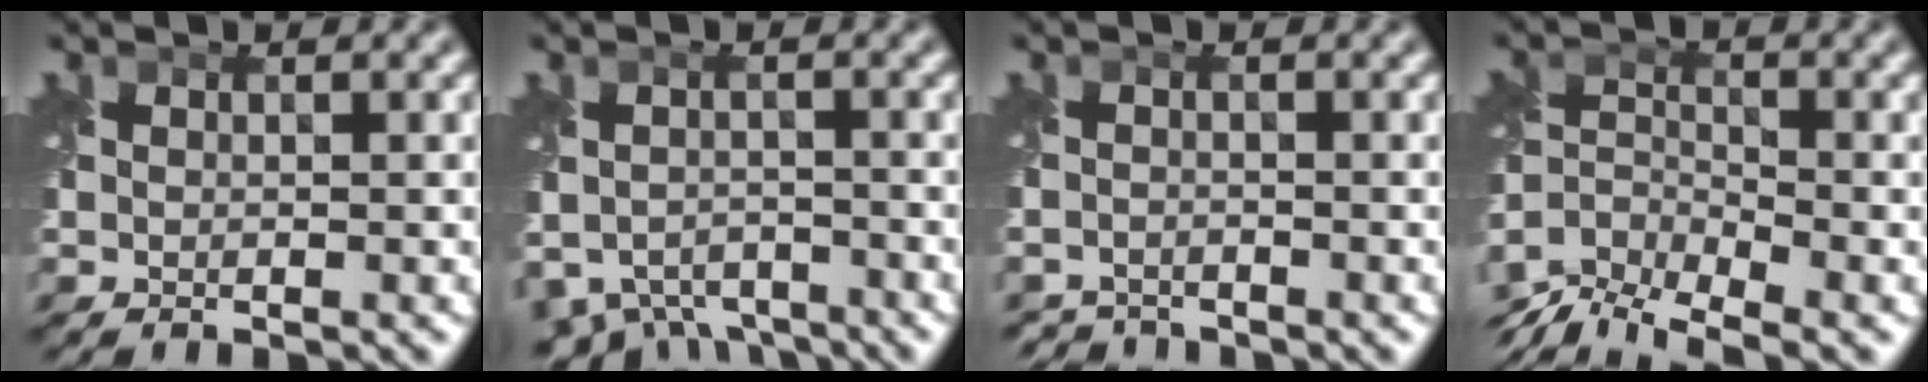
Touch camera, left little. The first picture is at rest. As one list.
[{"total": 4.7, "force": [-3.9, 2.4, 1.0], "torque": [-0.013, -0.010, -0.059]}, {"total": 2.2, "force": [-2.2, 0.3, -0.3], "torque": [0.000, -0.001, -0.042]}, {"total": 6.4, "force": [-5.0, 2.4, 3.1], "torque": [-0.056, 0.004, -0.099]}]